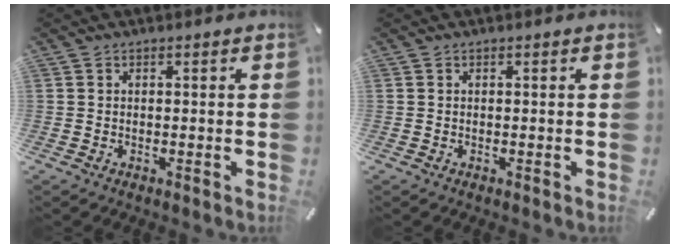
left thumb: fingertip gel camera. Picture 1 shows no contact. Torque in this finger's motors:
{"motor_torque": [-0.11, -0.14, -0.04, 0.17, 0.00]}